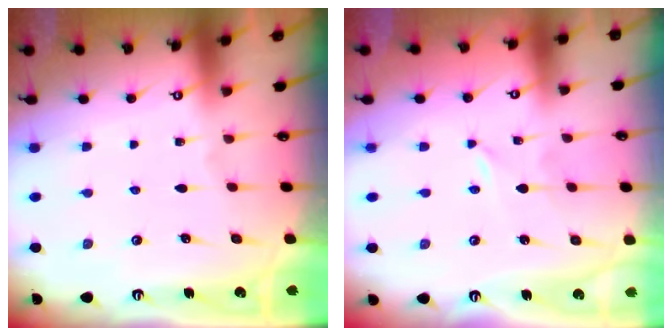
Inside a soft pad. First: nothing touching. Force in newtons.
{"total": 0.0}